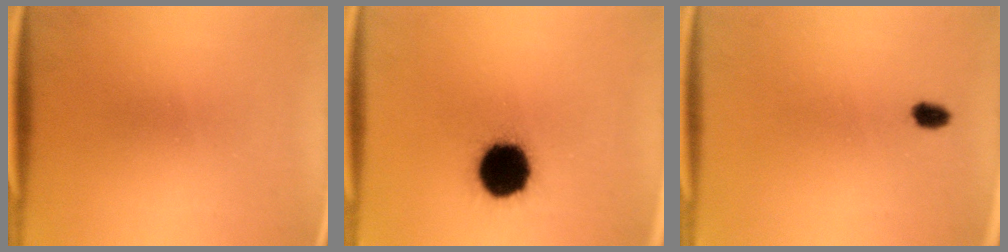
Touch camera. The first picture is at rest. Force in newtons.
{"total": 18.2}
{"total": 2.2}